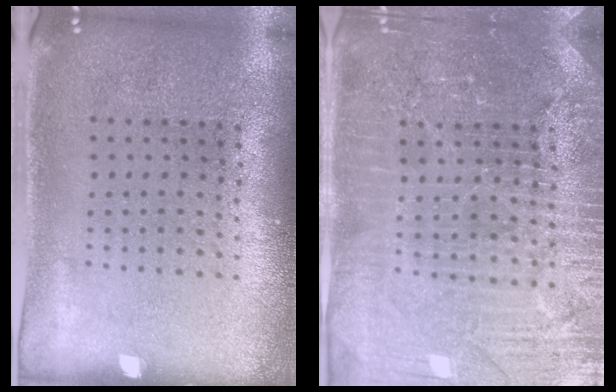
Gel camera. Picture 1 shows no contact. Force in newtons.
{"total": 4.4, "press": 4.2, "slide": 1.5}